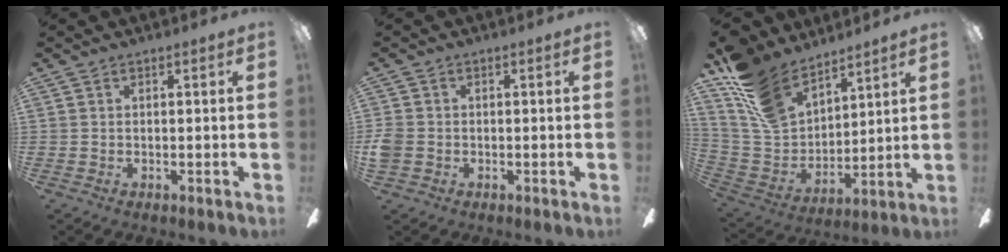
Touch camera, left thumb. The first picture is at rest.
{"total": 3.3, "force": [-0.9, 2.7, 1.7], "torque": [-0.032, 0.007, -0.017]}
{"total": 17.1, "force": [12.8, 8.8, 7.2], "torque": [-0.167, -0.064, 0.247]}